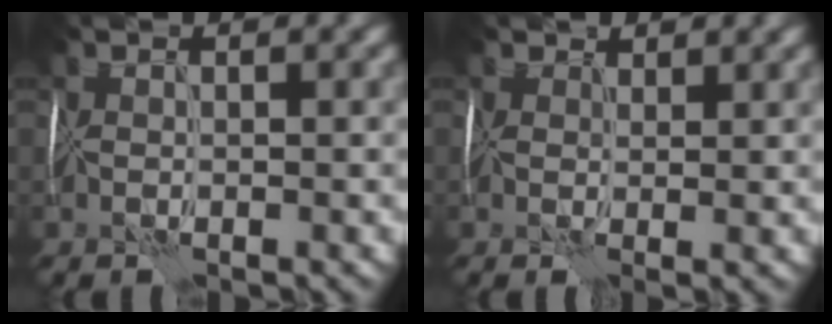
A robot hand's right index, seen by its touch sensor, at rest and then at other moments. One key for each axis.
{"total": 2.9, "fx": 1.7, "fy": 1.5, "fz": 1.8, "tx": -0.036, "ty": 0.009, "tz": 0.015}